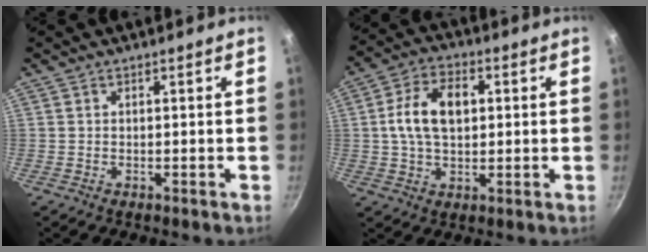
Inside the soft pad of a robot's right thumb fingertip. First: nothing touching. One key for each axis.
{"total": 11.2, "fx": 1.6, "fy": 7.1, "fz": 8.5, "tx": -0.135, "ty": 0.016, "tz": 0.019}